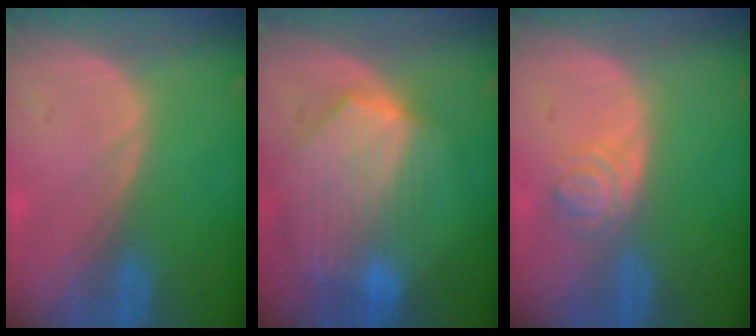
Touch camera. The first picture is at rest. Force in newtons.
{"total": 9.0, "press": 8.0, "slide": 4.0}
{"total": 4.0, "press": 3.5, "slide": 2.0}